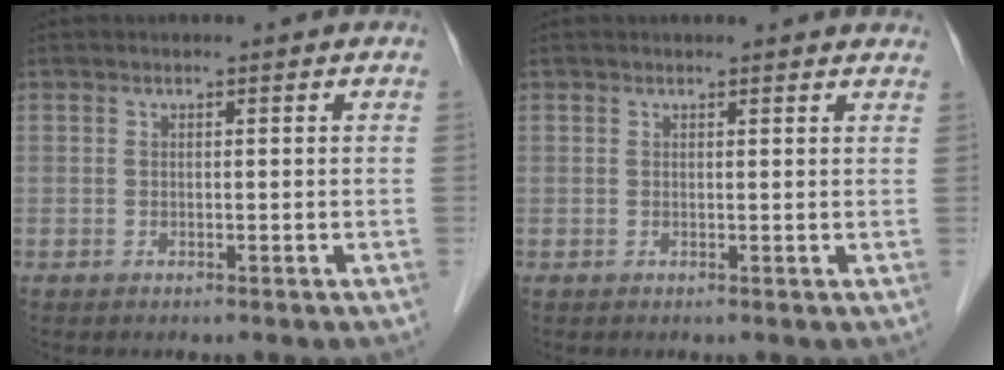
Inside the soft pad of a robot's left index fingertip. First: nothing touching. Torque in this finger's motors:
{"motor_torque": [0.67, -1.08, 0.03, -0.01]}